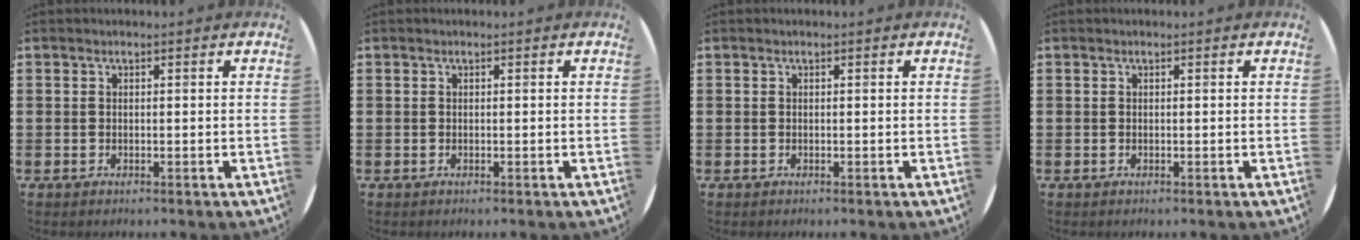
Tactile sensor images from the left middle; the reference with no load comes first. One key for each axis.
{"total": 0.0}
{"total": 0.0}
{"total": 0.0}